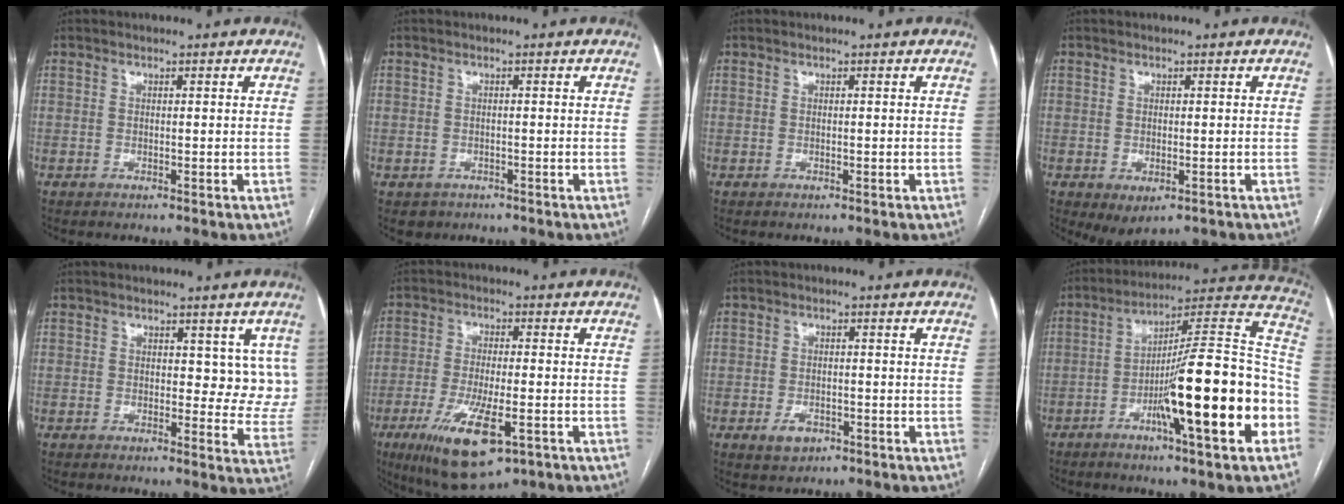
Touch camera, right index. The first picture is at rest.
{"total": 2.2, "force": [-1.1, 1.9, 0.2], "torque": [-0.005, 0.004, -0.011]}
{"total": 0.0}
{"total": 3.5, "force": [-1.4, 1.8, 2.6], "torque": [-0.038, -0.008, -0.006]}
{"total": 5.8, "force": [2.4, 3.7, 3.8], "torque": [-0.020, -0.007, 0.023]}
{"total": 12.5, "force": [-5.5, 3.5, 10.6], "torque": [-0.200, -0.026, -0.079]}
{"total": 3.0, "force": [-1.4, 2.1, 1.6], "torque": [-0.026, 0.001, -0.014]}
{"total": 22.0, "force": [-7.0, 1.6, 20.8], "torque": [-0.270, 0.007, -0.110]}